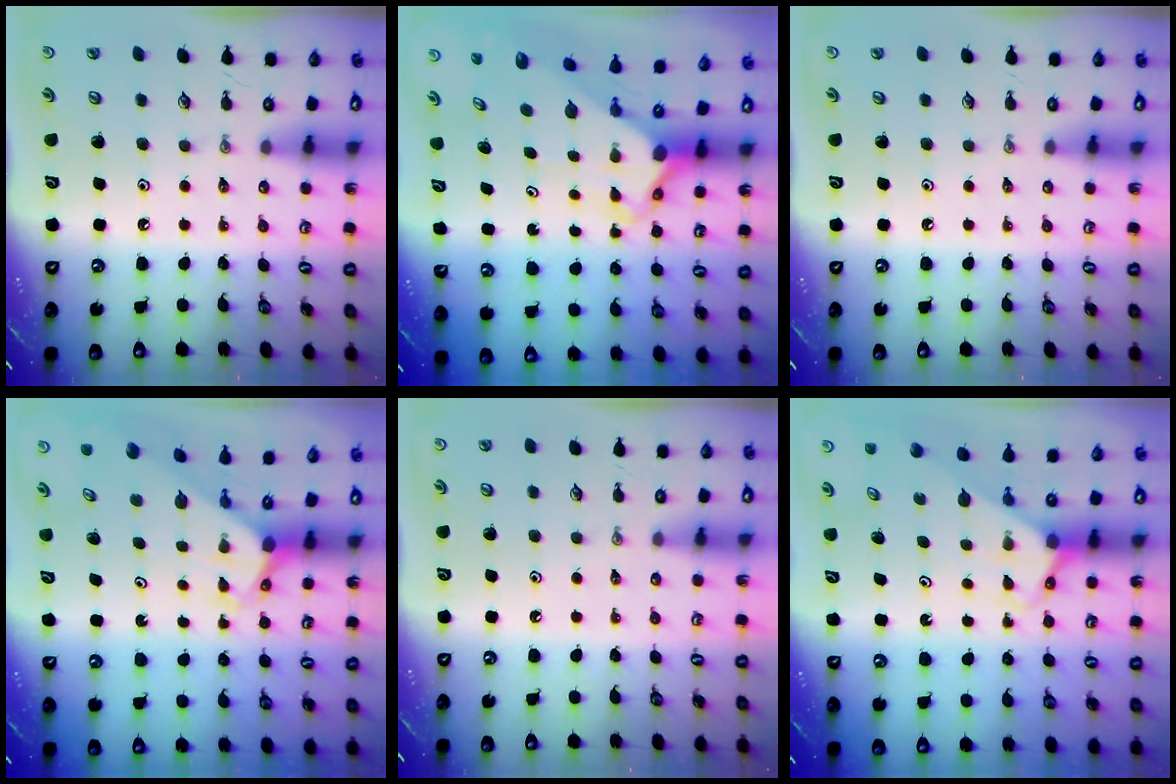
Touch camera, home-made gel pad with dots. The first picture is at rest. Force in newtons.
{"total": 3.8, "press": 3.7, "slide": 0.3}
{"total": 0.0}
{"total": 3.0, "press": 3.0, "slide": 0.2}
{"total": 0.0}
{"total": 3.0, "press": 3.0, "slide": 0.2}